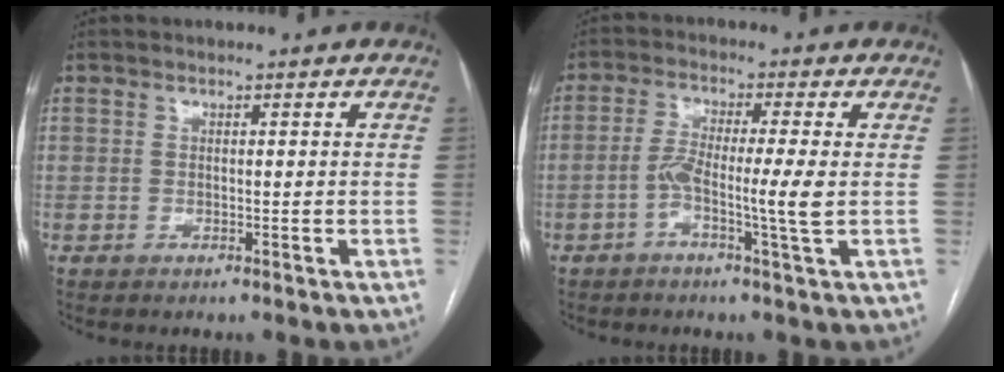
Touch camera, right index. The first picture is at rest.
{"total": 6.3, "force": [-1.3, -0.6, 6.1], "torque": [-0.120, 0.007, -0.024]}